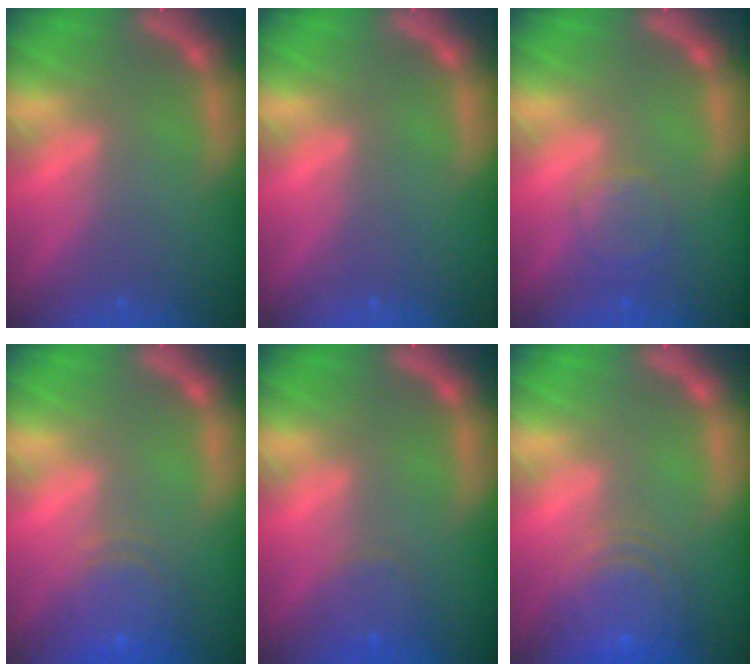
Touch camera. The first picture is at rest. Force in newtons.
{"total": 0.0}
{"total": 2.9}
{"total": 5.5}
{"total": 2.4}
{"total": 7.5}